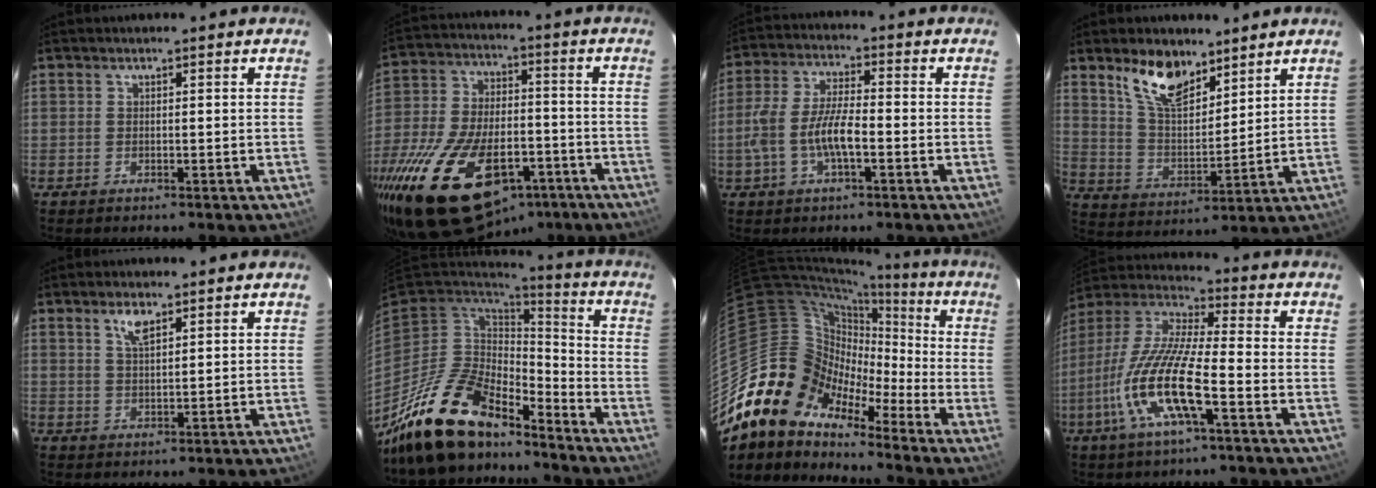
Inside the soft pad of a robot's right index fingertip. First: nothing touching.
{"total": 31.5, "force": [-17.3, 16.2, 20.8], "torque": [-0.430, -0.033, -0.269]}
{"total": 9.5, "force": [-2.7, 3.1, 8.5], "torque": [-0.178, 0.004, -0.051]}
{"total": 11.6, "force": [8.1, 5.1, 6.6], "torque": [-0.115, 0.000, 0.157]}
{"total": 3.5, "force": [2.2, 1.1, 2.5], "torque": [-0.044, 0.001, 0.042]}
{"total": 19.6, "force": [-15.4, 7.4, 9.7], "torque": [-0.202, -0.020, -0.271]}
{"total": 13.6, "force": [-10.1, 8.5, 3.1], "torque": [-0.062, 0.038, -0.210]}
{"total": 16.1, "force": [-6.2, 2.9, 14.6], "torque": [-0.300, -0.014, -0.127]}